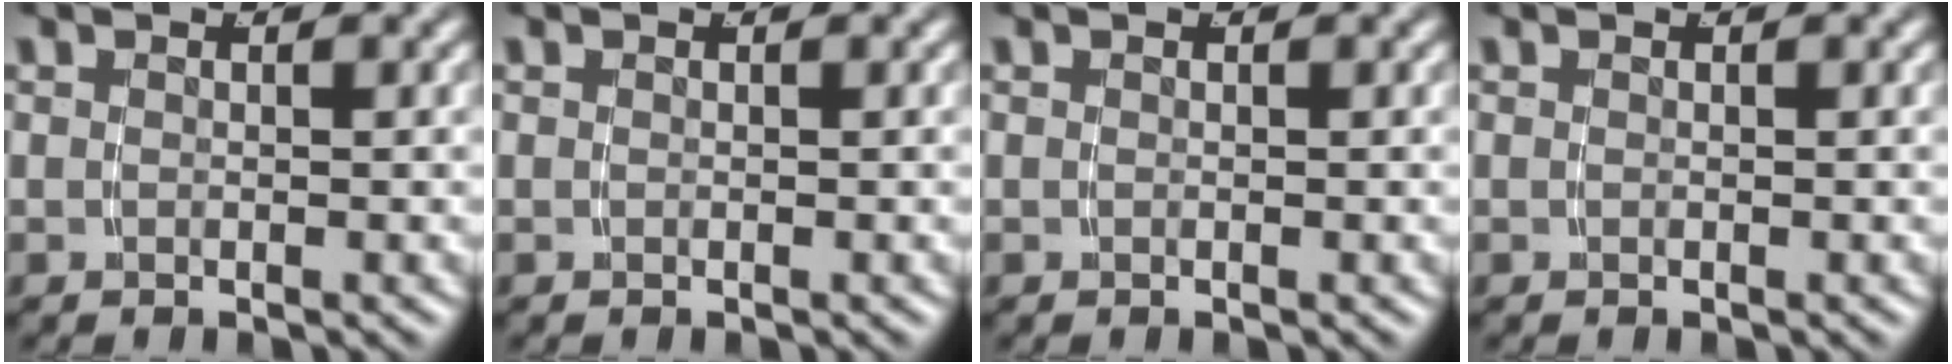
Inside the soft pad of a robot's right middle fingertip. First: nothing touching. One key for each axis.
{"total": 0.0}
{"total": 0.0}
{"total": 0.0}